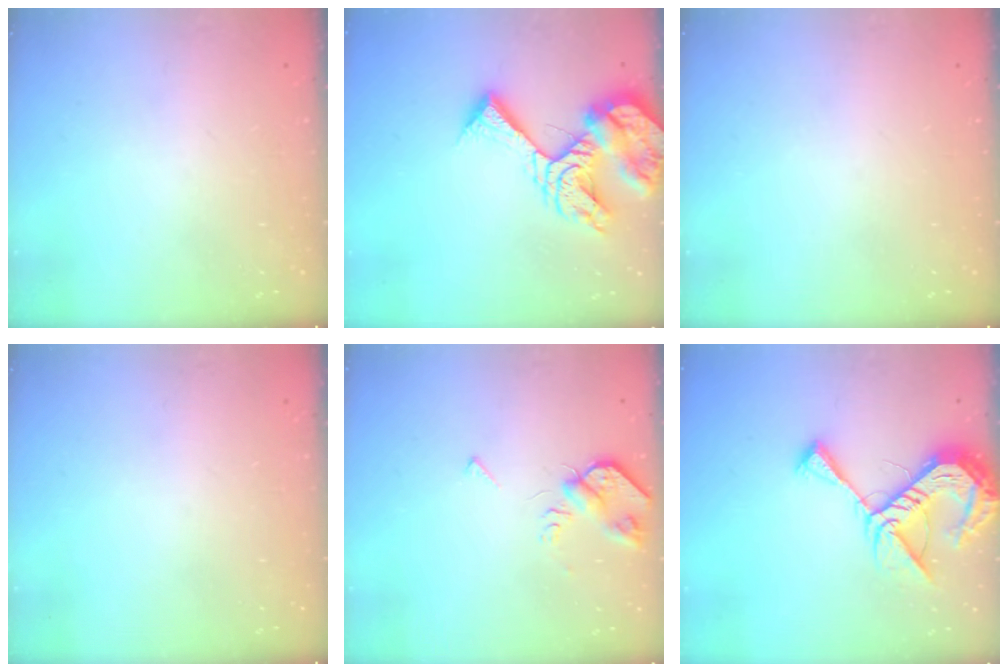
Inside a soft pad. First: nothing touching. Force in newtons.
{"total": 14.8, "press": 14.7, "slide": 1.8}
{"total": 0.0}
{"total": 0.0}
{"total": 5.5, "press": 5.4, "slide": 0.9}
{"total": 13.2, "press": 13.2, "slide": 1.3}